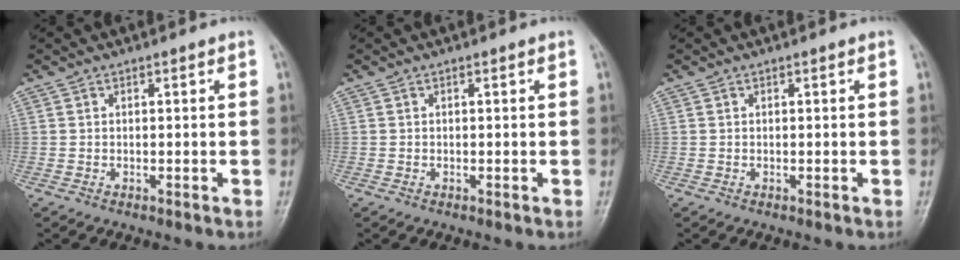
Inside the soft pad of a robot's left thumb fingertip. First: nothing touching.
{"total": 0.0}
{"total": 0.0}